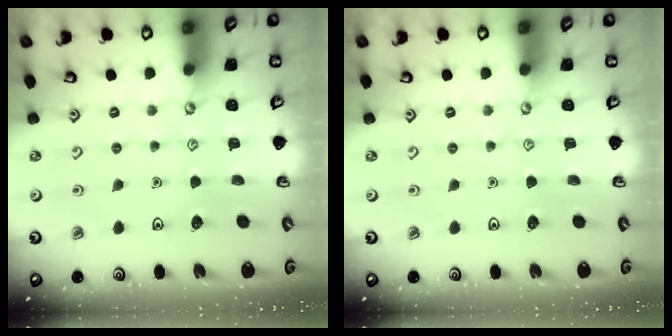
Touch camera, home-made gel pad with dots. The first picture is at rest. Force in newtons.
{"total": 0.0}